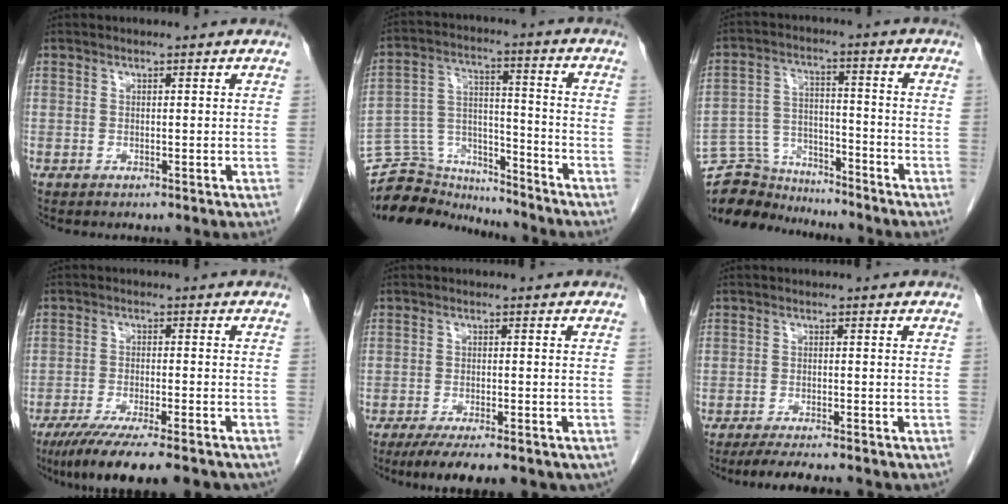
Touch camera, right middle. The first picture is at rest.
{"total": 13.3, "force": [-12.9, 3.3, 1.3], "torque": [-0.025, 0.043, -0.216]}
{"total": 11.4, "force": [-11.1, 2.9, 0.7], "torque": [-0.015, 0.034, -0.193]}
{"total": 19.0, "force": [-15.4, 3.6, 10.6], "torque": [-0.119, -0.018, -0.214]}
{"total": 12.0, "force": [-9.6, 2.7, 6.8], "torque": [-0.091, -0.010, -0.130]}
{"total": 9.7, "force": [-8.4, 1.5, 4.8], "torque": [-0.063, -0.011, -0.116]}